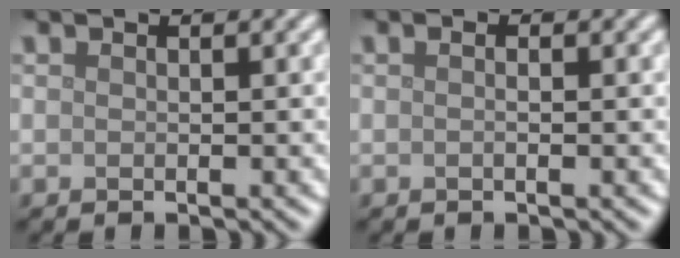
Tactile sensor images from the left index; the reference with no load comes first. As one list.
[{"total": 0.8, "force": [0.1, 0.2, 0.8], "torque": [-0.009, -0.010, -0.002]}]